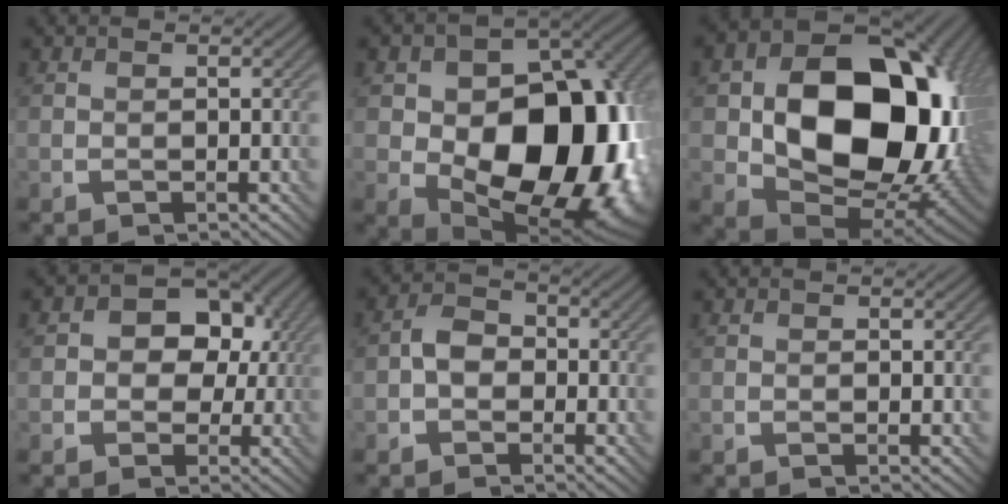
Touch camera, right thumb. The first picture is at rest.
{"total": 18.2, "force": [-1.0, 12.7, 13.0], "torque": [-0.164, -0.032, 0.004]}
{"total": 20.9, "force": [1.7, 15.4, 14.1], "torque": [-0.237, -0.060, 0.074]}
{"total": 10.2, "force": [1.1, 8.5, 5.5], "torque": [-0.067, 0.030, -0.017]}
{"total": 3.6, "force": [-1.0, 2.8, 2.1], "torque": [-0.037, 0.006, -0.028]}
{"total": 0.6, "force": [0.0, 0.3, 0.5], "torque": [-0.004, -0.003, -0.001]}